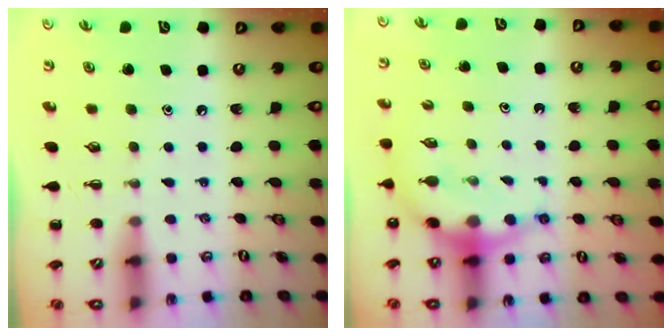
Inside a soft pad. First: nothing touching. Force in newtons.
{"total": 7.0, "press": 6.9, "slide": 0.9}